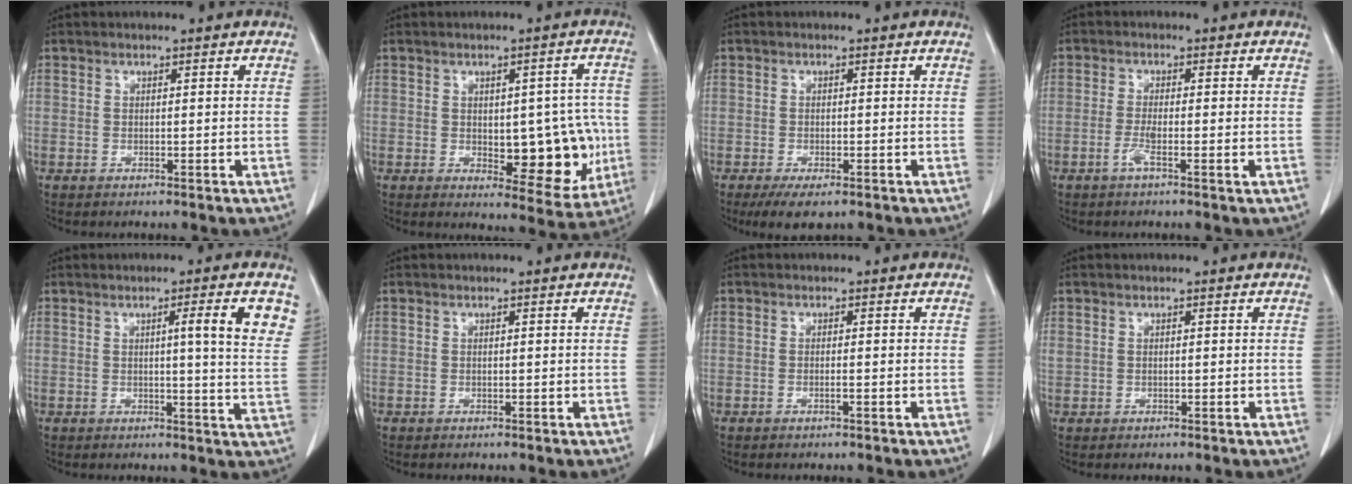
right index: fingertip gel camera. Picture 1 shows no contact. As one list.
[{"total": 10.8, "force": [-1.2, 5.0, 9.5], "torque": [-0.099, 0.007, 0.000]}, {"total": 3.9, "force": [-2.4, 1.5, 2.6], "torque": [-0.044, -0.006, -0.033]}, {"total": 2.7, "force": [-1.1, 0.0, 2.5], "torque": [-0.047, -0.003, -0.025]}, {"total": 7.9, "force": [3.1, -0.3, 7.2], "torque": [-0.079, -0.007, 0.033]}, {"total": 0.0}, {"total": 0.7, "force": [-0.3, -0.1, 0.6], "torque": [-0.012, 0.000, -0.005]}, {"total": 0.7, "force": [0.4, 0.4, 0.4], "torque": [-0.015, 0.011, 0.014]}]